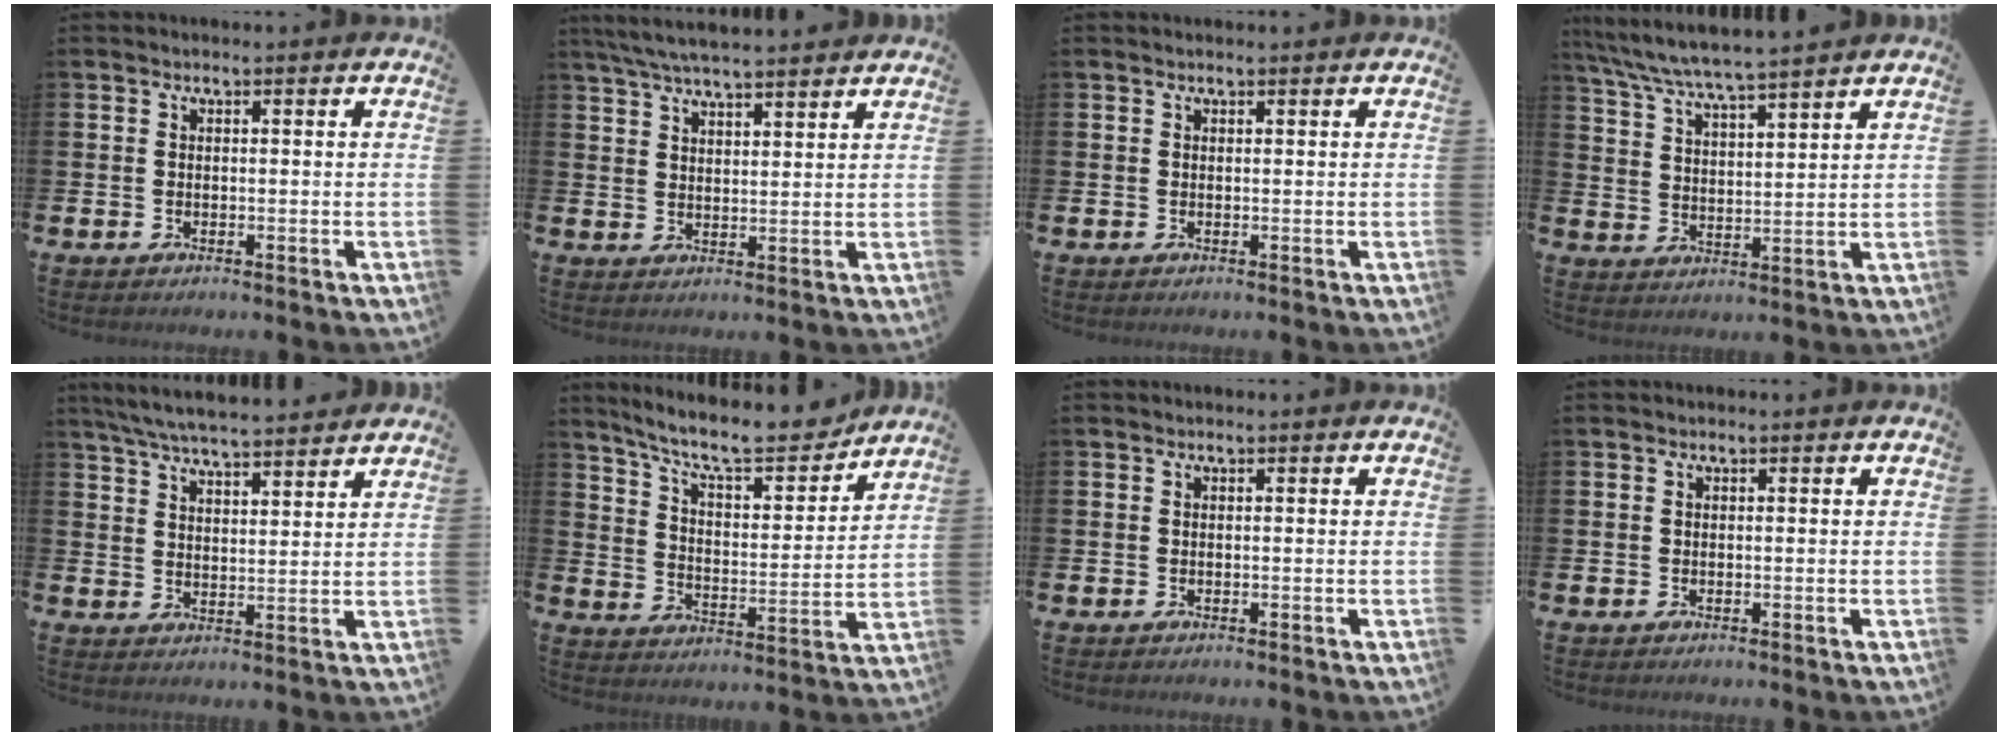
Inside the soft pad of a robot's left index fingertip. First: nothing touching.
{"total": 5.6, "force": [5.3, 0.4, 1.6], "torque": [-0.043, -0.021, 0.097]}
{"total": 0.0}
{"total": 6.4, "force": [6.2, -0.1, 1.6], "torque": [-0.057, -0.036, 0.109]}
{"total": 6.0, "force": [5.9, 0.2, 1.4], "torque": [-0.049, -0.031, 0.106]}
{"total": 10.8, "force": [9.7, 2.2, 4.1], "torque": [-0.107, -0.063, 0.167]}
{"total": 0.0}
{"total": 0.0}